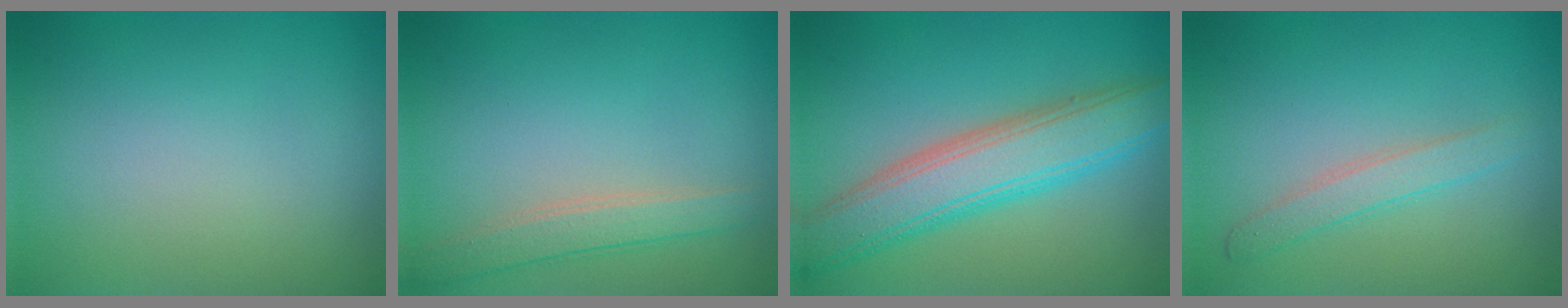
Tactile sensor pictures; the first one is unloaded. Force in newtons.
{"total": 2.6, "press": 2.6, "slide": 0.1}
{"total": 6.9, "press": 6.9, "slide": 0.1}
{"total": 2.1, "press": 2.1, "slide": 0.0}